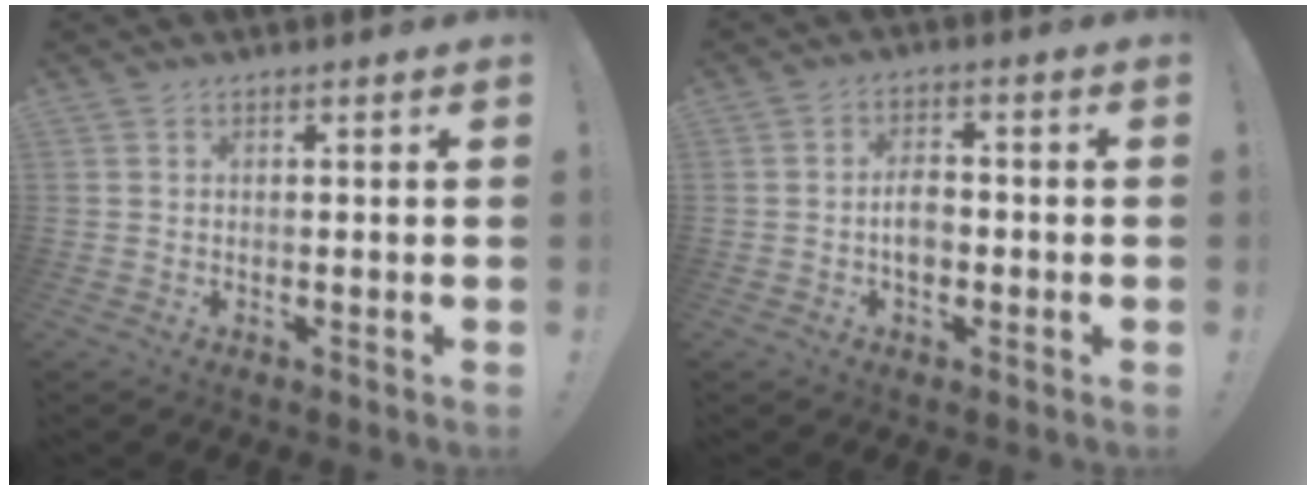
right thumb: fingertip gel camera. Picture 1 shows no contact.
{"total": 5.2, "force": [-1.3, 3.4, 3.8], "torque": [-0.057, 0.001, -0.027]}